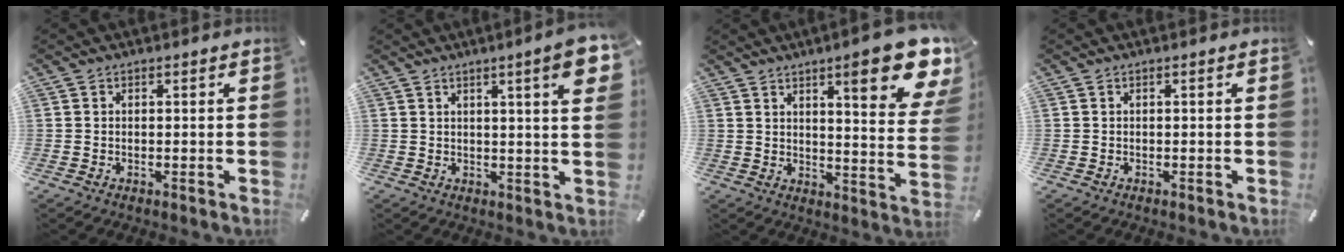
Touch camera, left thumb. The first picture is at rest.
{"total": 10.0, "force": [4.5, 0.9, 8.9], "torque": [-0.130, -0.021, 0.066]}
{"total": 16.9, "force": [9.9, 4.2, 13.1], "torque": [-0.176, -0.063, 0.154]}
{"total": 0.0}